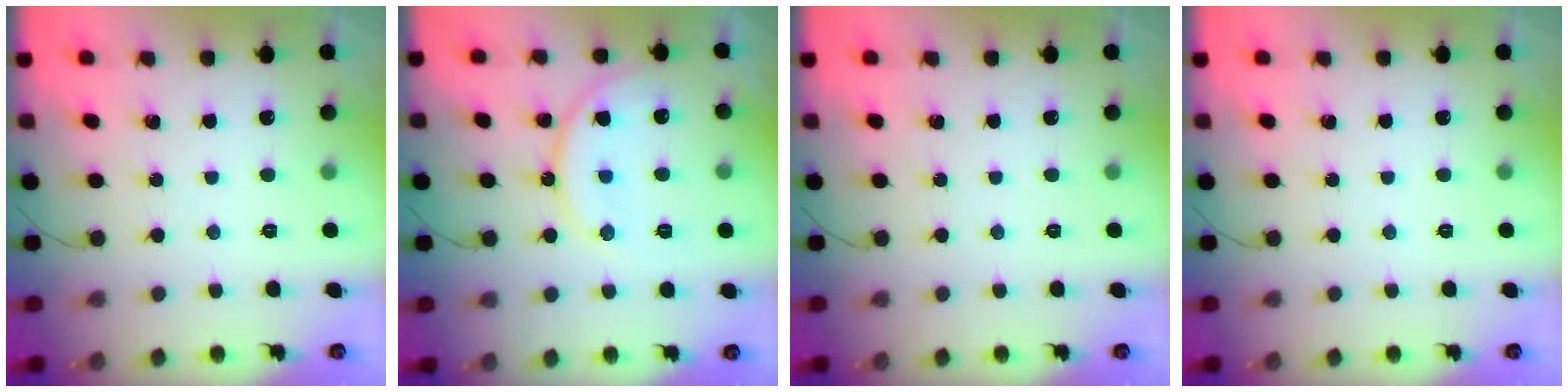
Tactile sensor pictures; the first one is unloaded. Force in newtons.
{"total": 13.3, "press": 13.3, "slide": 1.3}
{"total": 0.0}
{"total": 0.0}